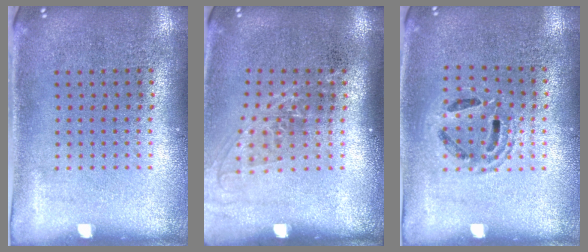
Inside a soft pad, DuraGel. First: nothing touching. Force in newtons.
{"total": 1.2, "press": 1.0, "slide": 0.7}
{"total": 1.2, "press": 1.1, "slide": 0.4}